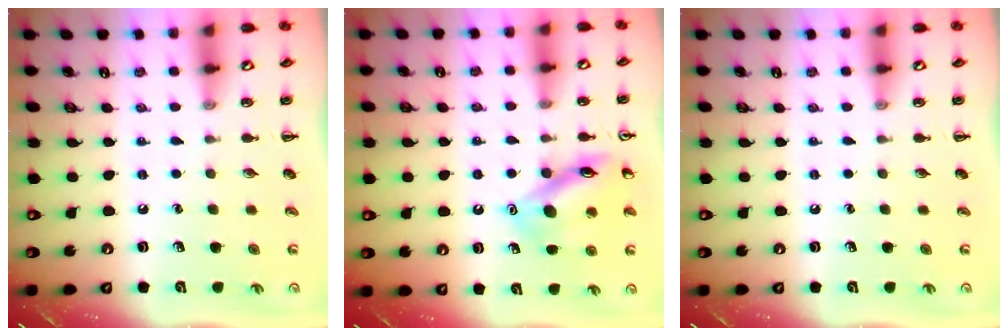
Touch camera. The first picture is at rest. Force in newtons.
{"total": 13.4, "press": 13.3, "slide": 1.1}
{"total": 0.0}